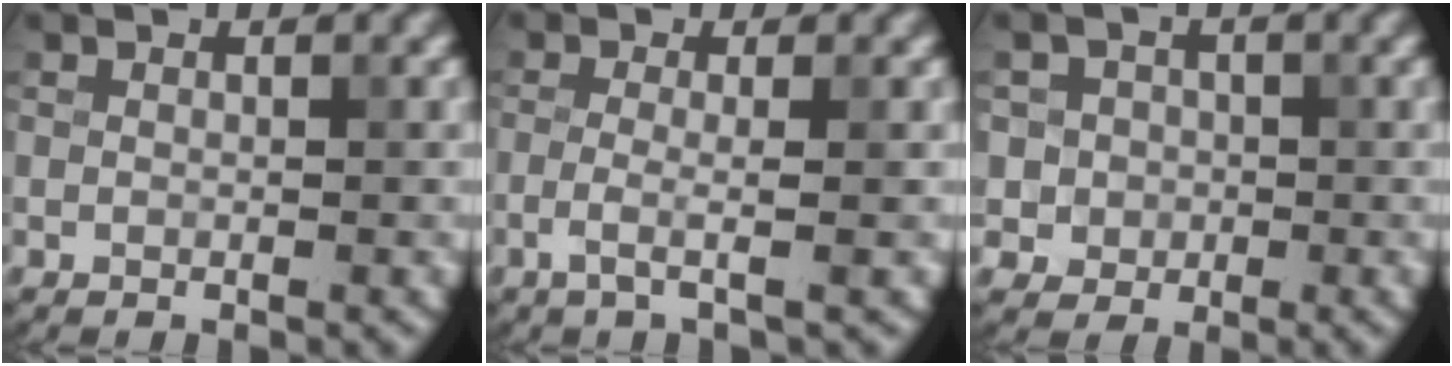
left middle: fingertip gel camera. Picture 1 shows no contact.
{"total": 2.4, "force": [-0.5, 0.6, 2.2], "torque": [-0.039, -0.005, -0.019]}
{"total": 3.7, "force": [0.2, 3.6, 0.9], "torque": [0.002, 0.018, -0.003]}